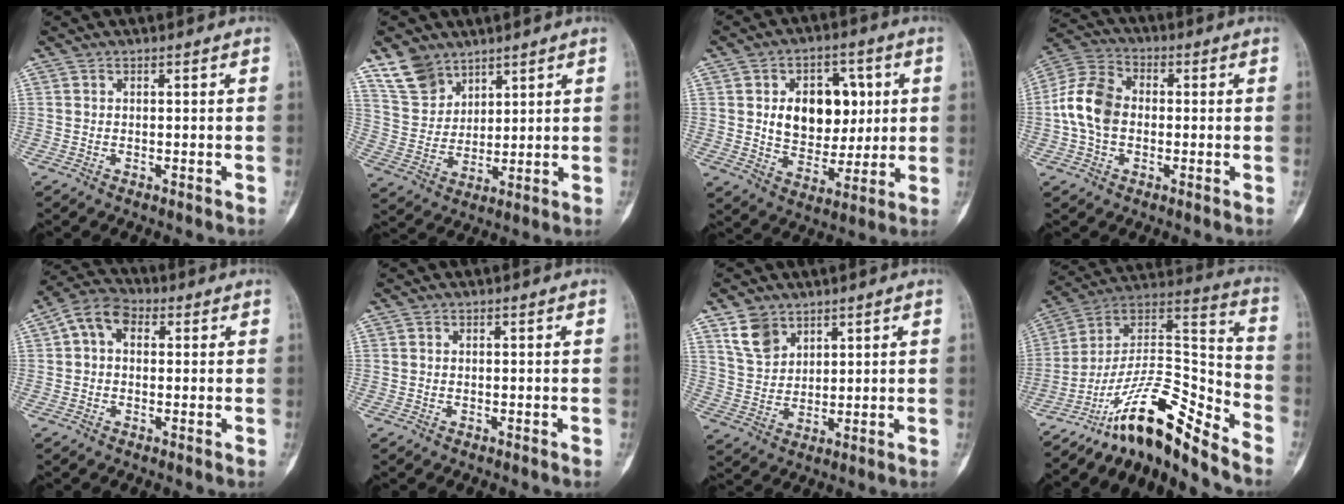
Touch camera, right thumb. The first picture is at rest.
{"total": 8.9, "force": [6.6, 5.5, 2.2], "torque": [-0.023, -0.033, 0.142]}
{"total": 14.3, "force": [2.6, 10.1, 9.9], "torque": [-0.093, -0.006, 0.048]}
{"total": 10.6, "force": [-0.6, 7.7, 7.2], "torque": [-0.138, 0.029, -0.023]}
{"total": 7.3, "force": [1.5, 5.2, 4.8], "torque": [-0.071, 0.024, 0.015]}
{"total": 0.0}
{"total": 7.1, "force": [4.5, 4.7, 2.7], "torque": [-0.033, -0.022, 0.099]}
{"total": 17.3, "force": [-14.0, 2.8, 9.8], "torque": [-0.150, 0.126, -0.248]}